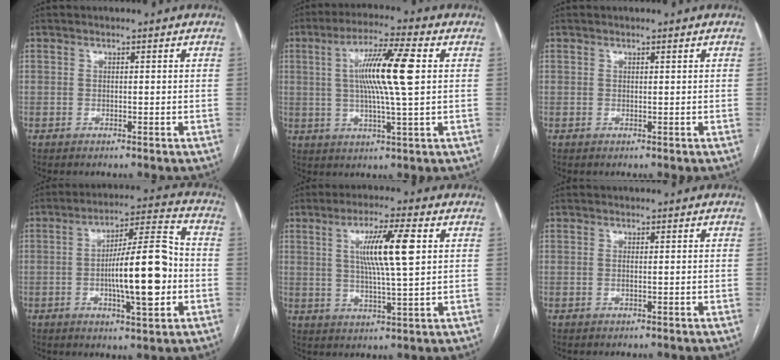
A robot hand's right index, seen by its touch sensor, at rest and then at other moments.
{"total": 11.5, "force": [1.8, 0.1, 11.4], "torque": [-0.208, 0.006, 0.030]}
{"total": 0.0}
{"total": 14.2, "force": [-2.4, 2.4, 13.7], "torque": [-0.224, 0.014, -0.036]}
{"total": 9.5, "force": [2.4, 0.1, 9.2], "torque": [-0.164, 0.002, 0.042]}
{"total": 0.8, "force": [-0.1, 0.0, 0.8], "torque": [-0.019, -0.001, 0.001]}